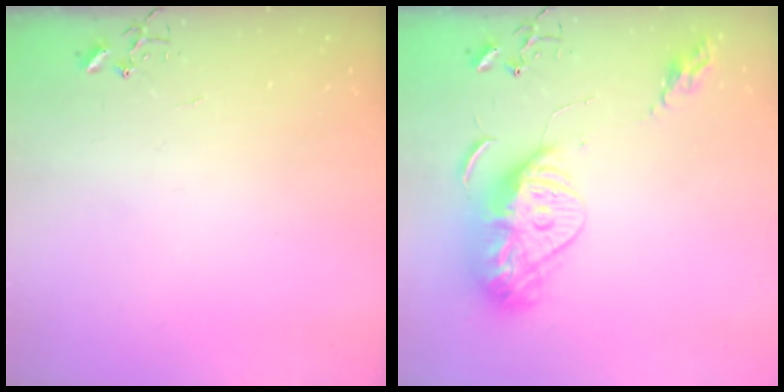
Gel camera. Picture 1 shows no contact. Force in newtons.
{"total": 15.7, "press": 15.6, "slide": 1.4}